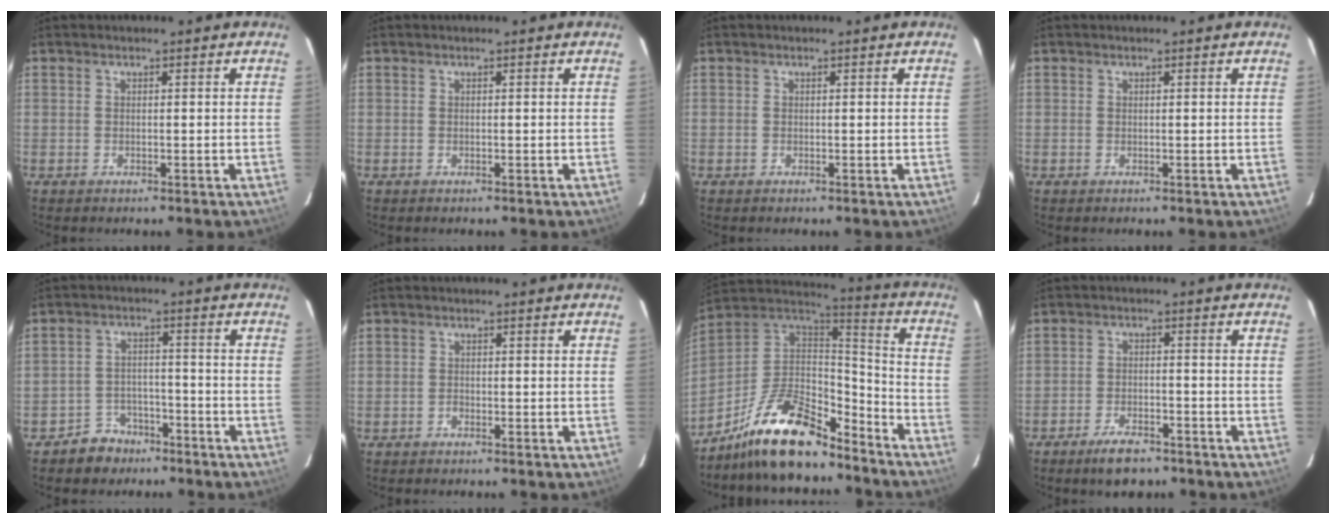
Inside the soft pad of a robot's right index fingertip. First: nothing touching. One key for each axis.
{"total": 0.0}
{"total": 0.0}
{"total": 0.0}
{"total": 6.0, "fx": -4.4, "fy": 4.1, "fz": 0.6, "tx": -0.024, "ty": 0.024, "tz": -0.065}
{"total": 0.8, "fx": -0.6, "fy": 0.5, "fz": 0.1, "tx": -0.001, "ty": 0.004, "tz": -0.013}
{"total": 19.5, "fx": -14.2, "fy": 6.9, "fz": 11.4, "tx": -0.235, "ty": 0.006, "tz": -0.250}
{"total": 6.8, "fx": -5.1, "fy": 2.8, "fz": 3.5, "tx": -0.083, "ty": 0.000, "tz": -0.084}